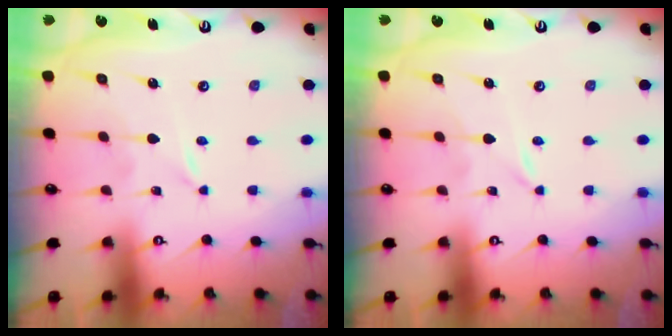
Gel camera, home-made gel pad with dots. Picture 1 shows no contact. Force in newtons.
{"total": 0.0}